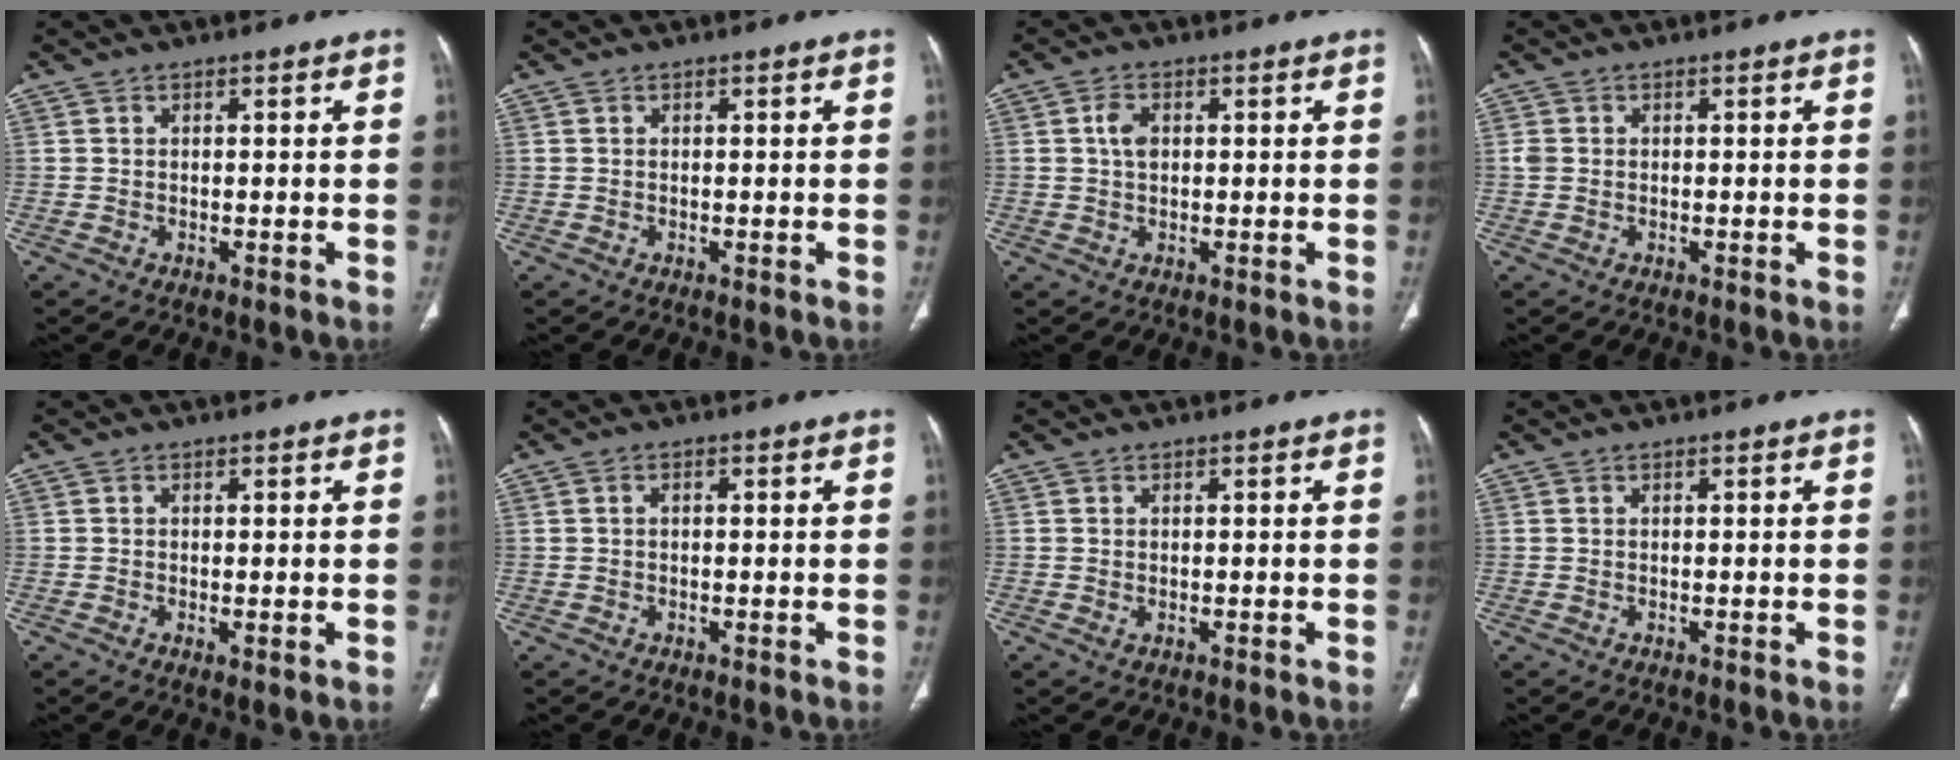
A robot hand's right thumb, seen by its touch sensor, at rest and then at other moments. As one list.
[{"total": 0.0}, {"total": 3.2, "force": [0.7, 2.1, 2.3], "torque": [-0.044, 0.001, 0.012]}, {"total": 1.2, "force": [0.0, 1.0, 0.6], "torque": [-0.015, 0.003, 0.002]}, {"total": 1.5, "force": [-0.3, 0.4, 1.4], "torque": [-0.030, -0.007, -0.004]}, {"total": 0.8, "force": [0.1, 0.5, 0.6], "torque": [-0.010, 0.003, 0.000]}, {"total": 0.7, "force": [0.0, 0.4, 0.5], "torque": [-0.013, 0.000, 0.003]}, {"total": 0.0}]